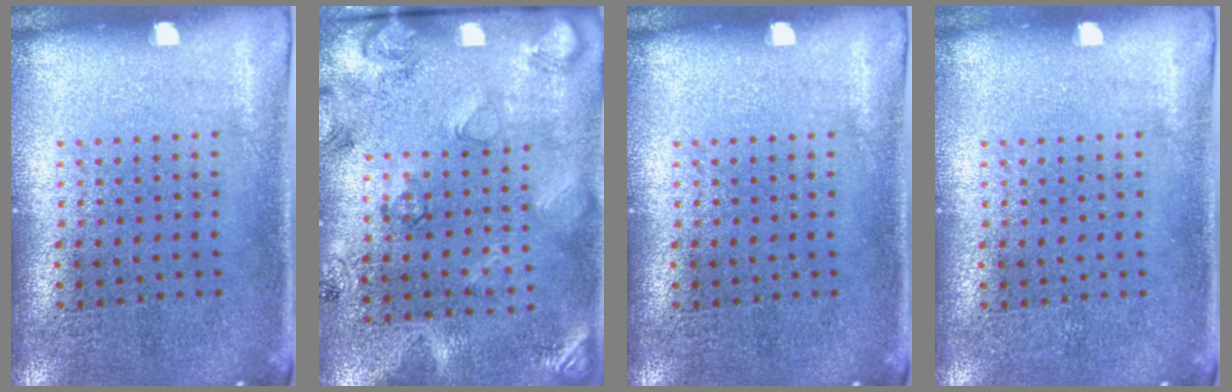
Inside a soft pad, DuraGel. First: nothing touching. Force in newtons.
{"total": 2.6, "press": 1.7, "slide": 2.0}
{"total": 0.0}
{"total": 0.0}